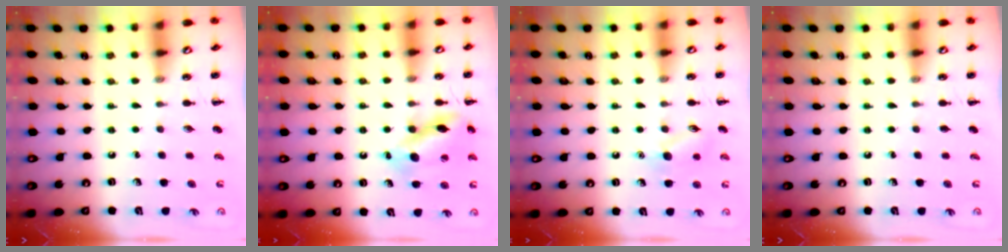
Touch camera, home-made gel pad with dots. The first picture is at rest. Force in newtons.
{"total": 14.3, "press": 14.2, "slide": 1.2}
{"total": 8.5, "press": 8.5, "slide": 1.1}
{"total": 0.0}